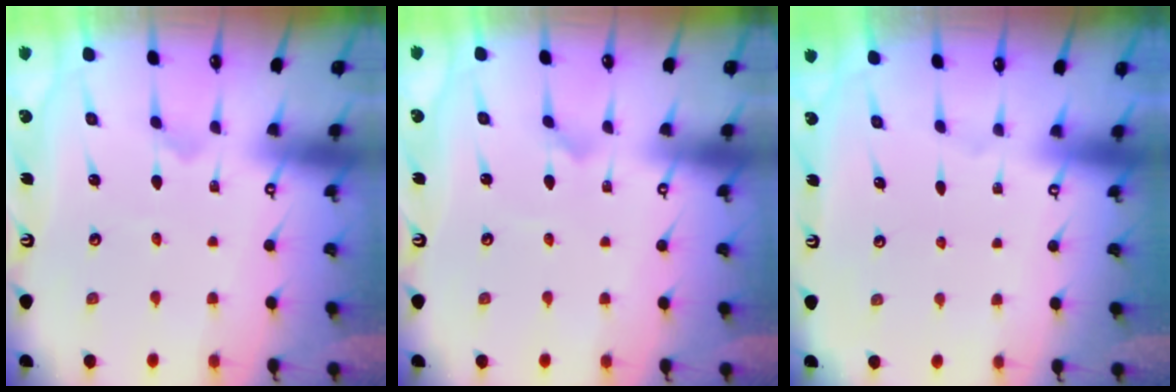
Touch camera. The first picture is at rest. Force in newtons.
{"total": 0.7, "press": 0.7, "slide": 0.1}
{"total": 0.0}